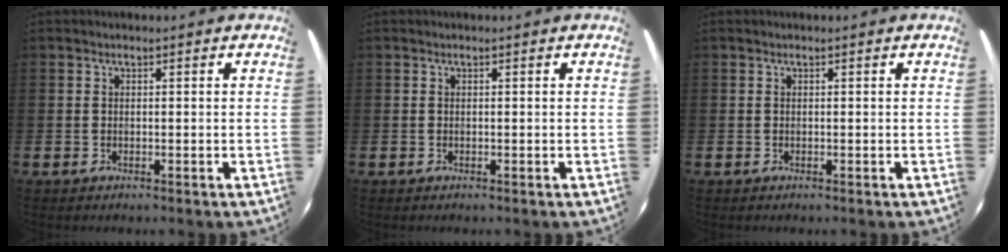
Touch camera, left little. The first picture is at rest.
{"total": 0.0}
{"total": 0.0}